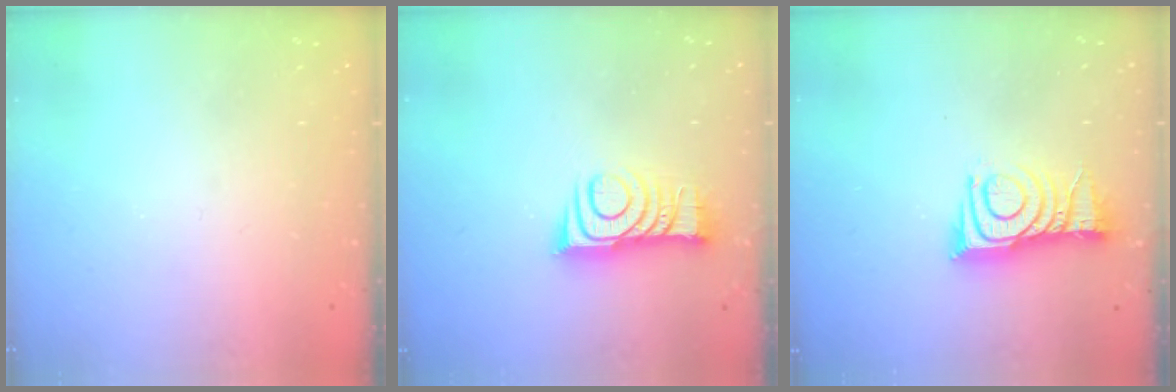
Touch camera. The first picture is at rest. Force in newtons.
{"total": 10.5, "press": 10.5, "slide": 0.3}
{"total": 11.4, "press": 11.4, "slide": 0.6}